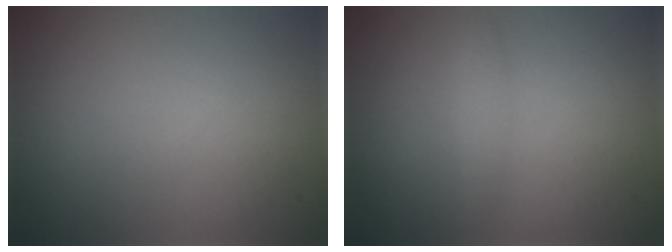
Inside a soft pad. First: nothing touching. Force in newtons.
{"total": 1.0, "press": 1.0, "slide": 0.0}